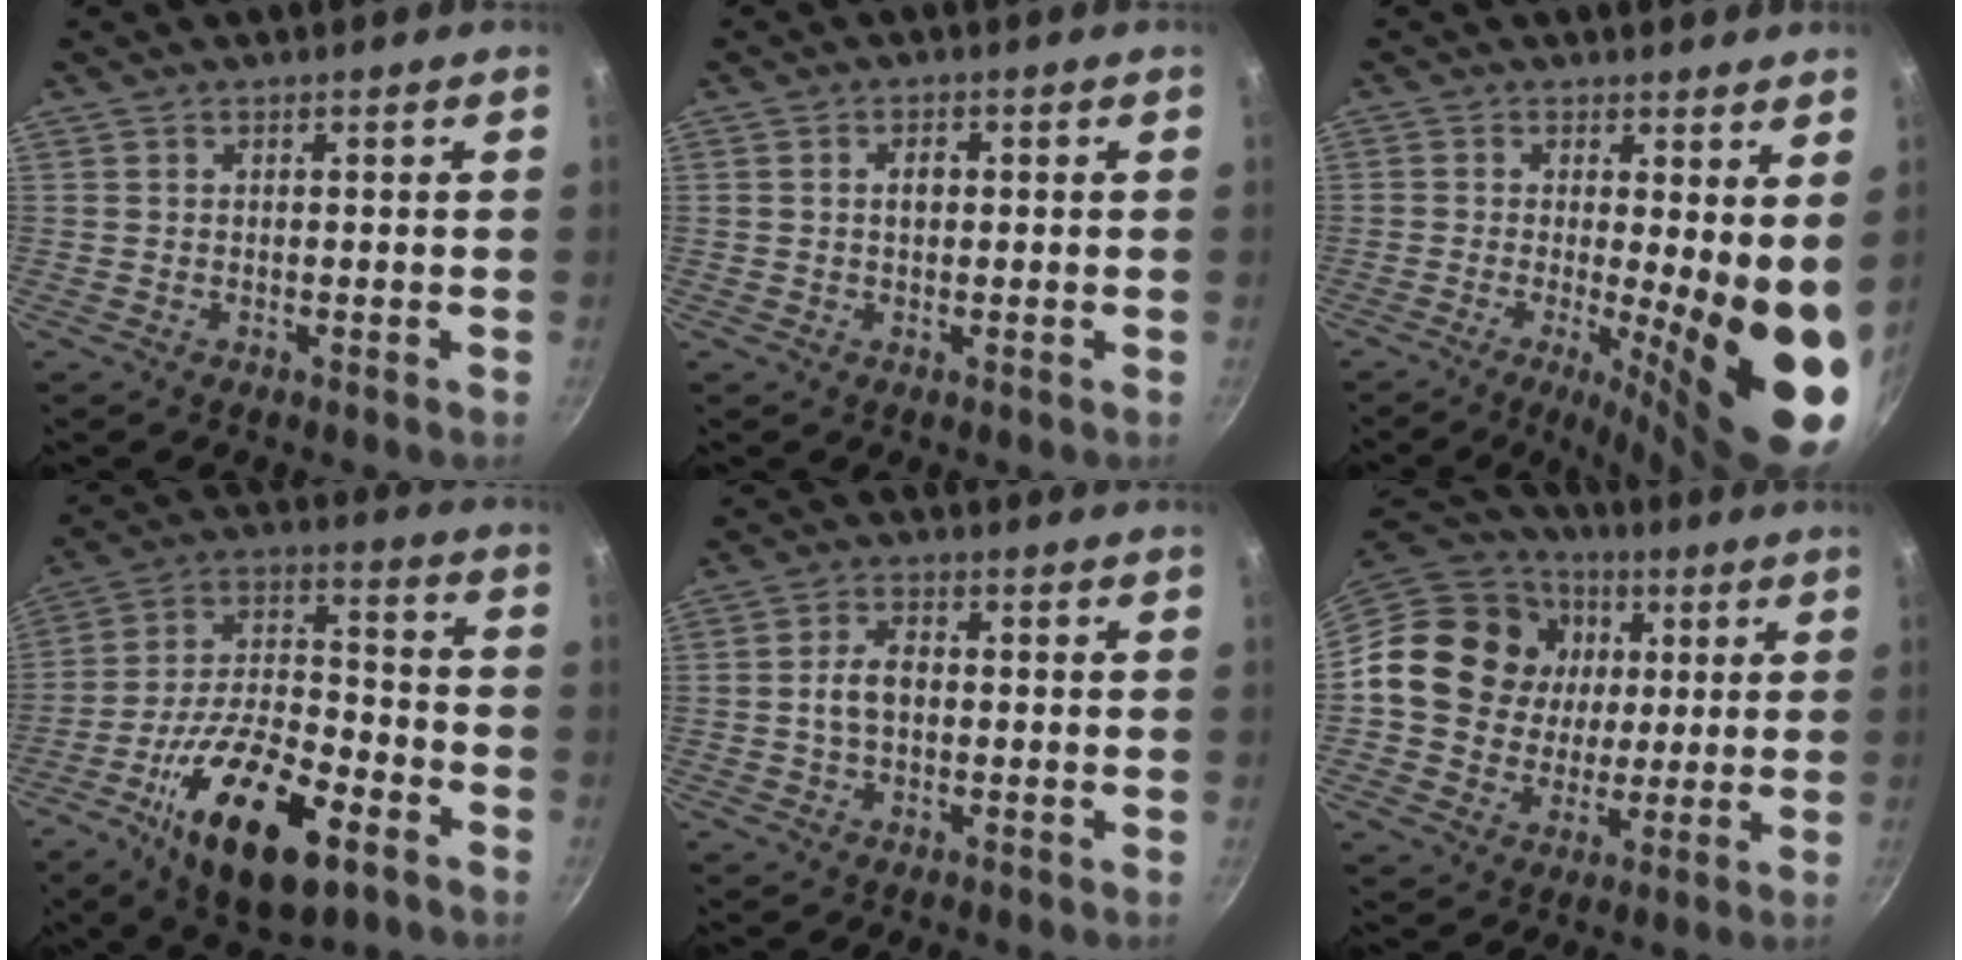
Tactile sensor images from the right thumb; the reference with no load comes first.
{"total": 2.3, "force": [0.2, 1.6, 1.7], "torque": [-0.019, 0.004, 0.003]}
{"total": 14.2, "force": [-0.9, 3.6, 13.7], "torque": [-0.173, -0.031, -0.010]}
{"total": 22.9, "force": [-11.1, 9.8, 17.4], "torque": [-0.281, 0.044, -0.193]}
{"total": 4.8, "force": [-0.2, 2.9, 3.8], "torque": [-0.068, 0.017, -0.009]}
{"total": 19.5, "force": [3.5, 16.9, 9.0], "torque": [-0.144, 0.012, 0.058]}